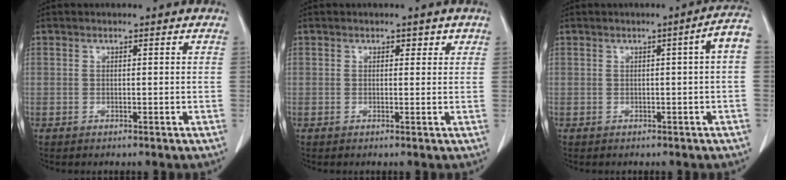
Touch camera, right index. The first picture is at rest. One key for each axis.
{"total": 1.3, "fx": 0.8, "fy": 0.9, "fz": 0.5, "tx": 0.002, "ty": -0.001, "tz": 0.005}
{"total": 3.7, "fx": 0.1, "fy": -0.2, "fz": 3.7, "tx": -0.043, "ty": 0.008, "tz": 0.003}